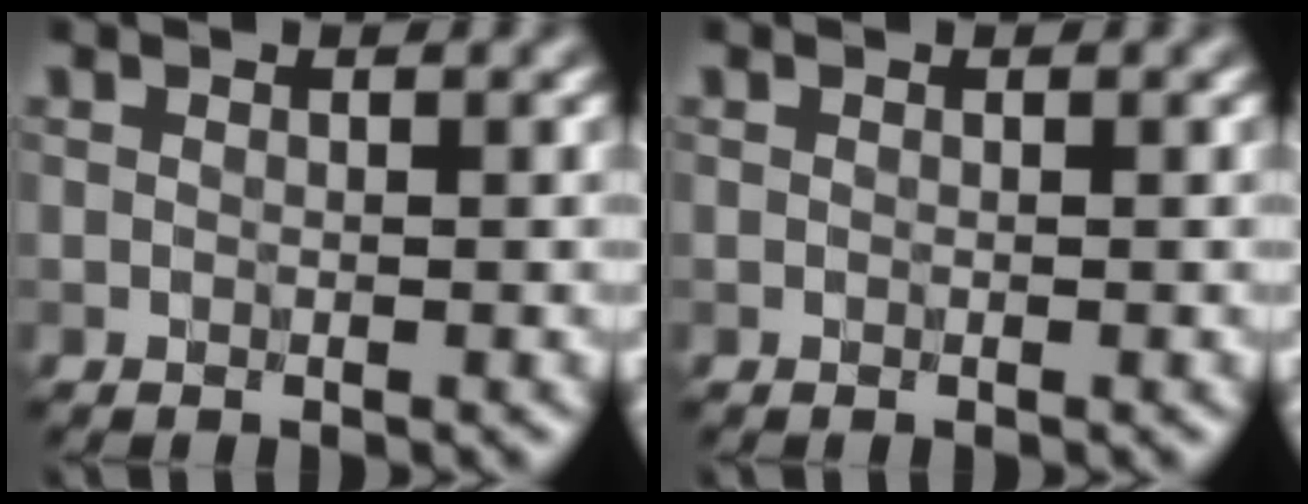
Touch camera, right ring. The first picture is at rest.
{"total": 0.0}